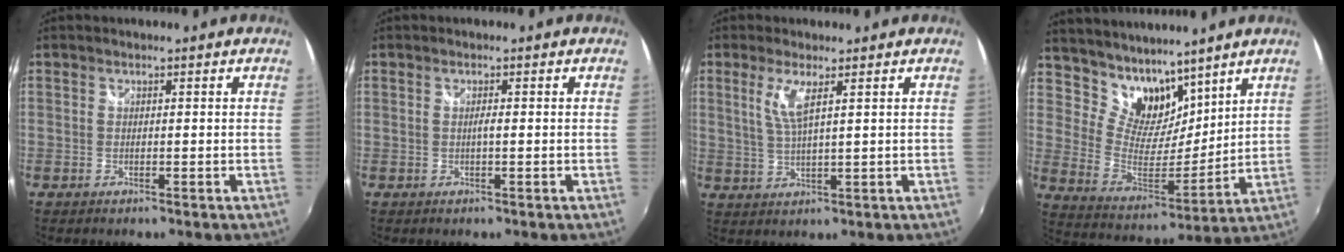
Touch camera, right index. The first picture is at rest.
{"total": 0.9, "force": [-0.1, -0.1, 0.9], "torque": [-0.016, 0.000, -0.003]}
{"total": 4.9, "force": [2.0, 0.6, 4.4], "torque": [-0.092, -0.005, 0.043]}
{"total": 12.5, "force": [9.8, 6.5, 4.4], "torque": [-0.084, -0.004, 0.188]}